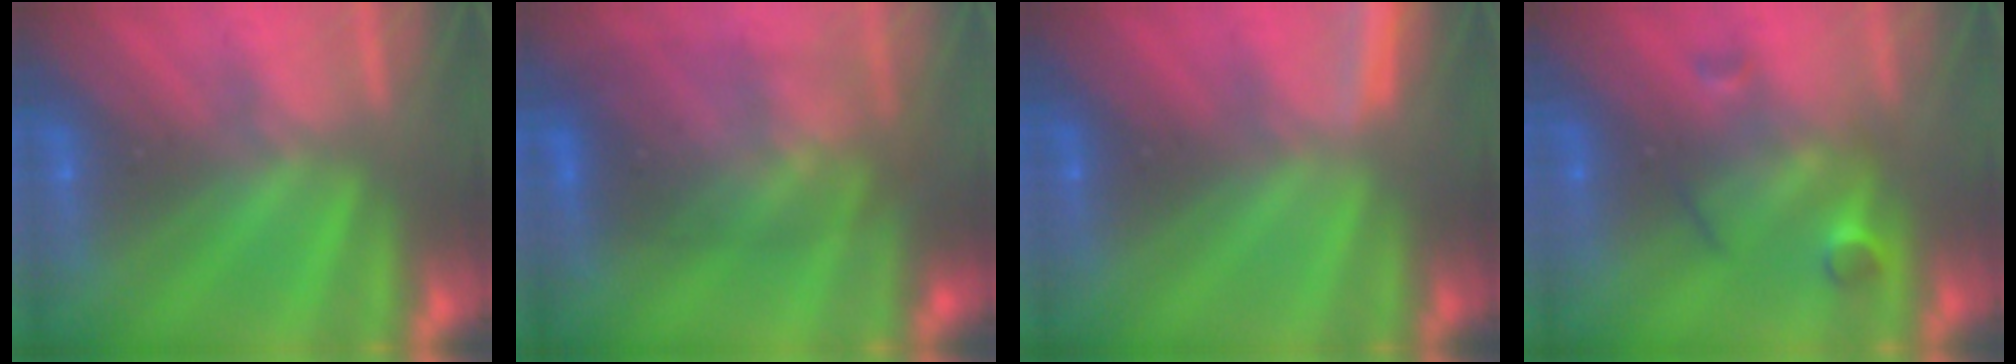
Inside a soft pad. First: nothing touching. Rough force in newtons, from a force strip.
{"total": 2.8}
{"total": 3.4}
{"total": 2.5}